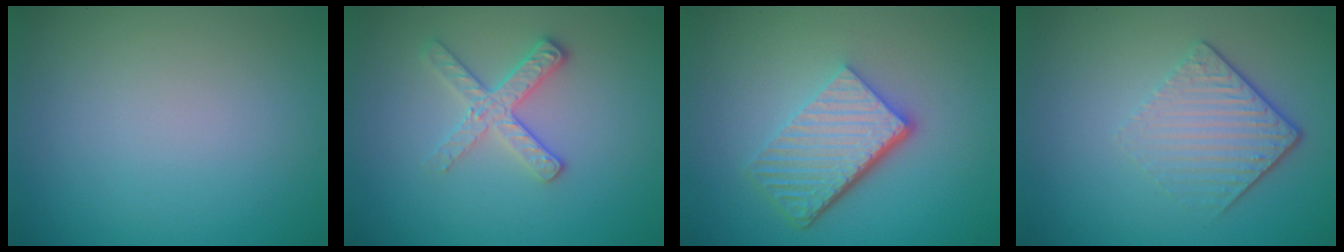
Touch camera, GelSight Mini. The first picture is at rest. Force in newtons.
{"total": 2.7, "press": 2.5, "slide": 1.1}
{"total": 6.0, "press": 4.1, "slide": 4.3}
{"total": 4.3, "press": 2.8, "slide": 3.3}